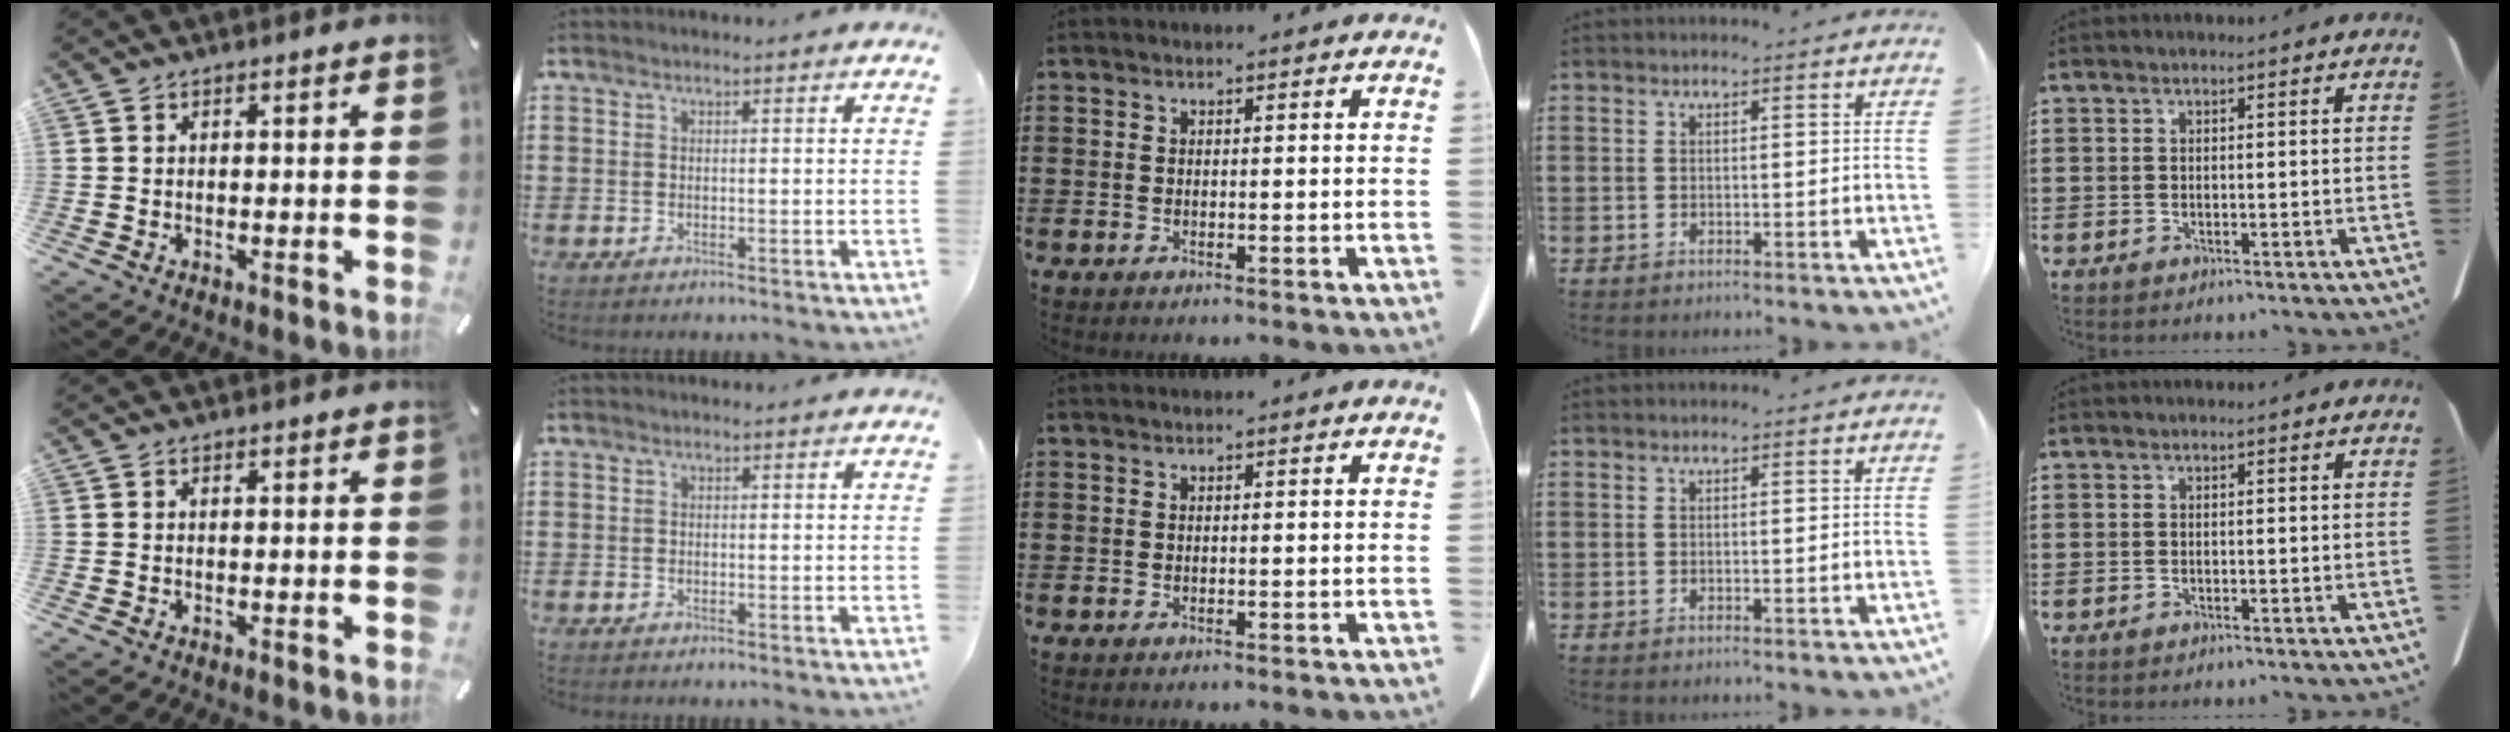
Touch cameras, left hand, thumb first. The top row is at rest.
{}